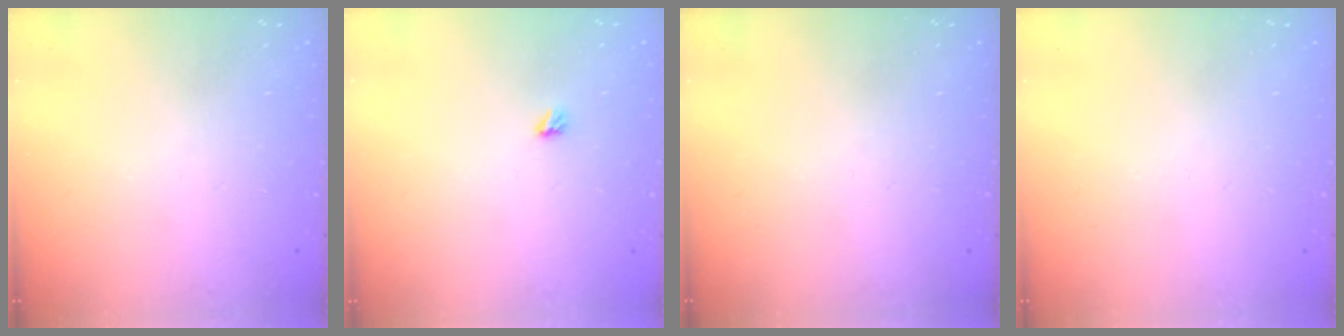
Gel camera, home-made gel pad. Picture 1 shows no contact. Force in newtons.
{"total": 2.9, "press": 2.9, "slide": 0.5}
{"total": 0.0}
{"total": 0.0}